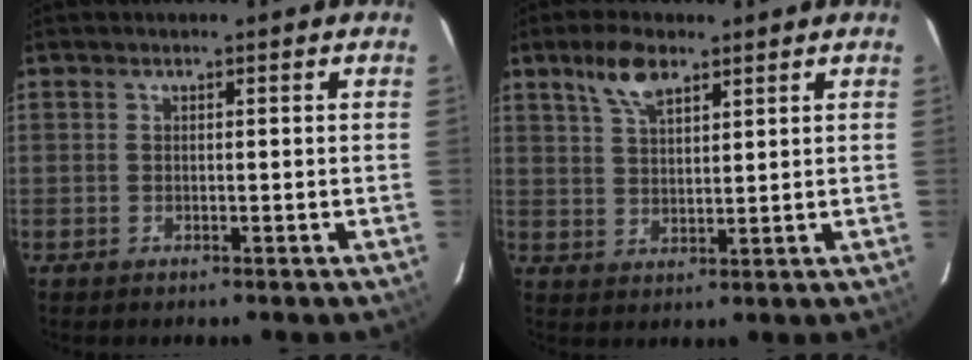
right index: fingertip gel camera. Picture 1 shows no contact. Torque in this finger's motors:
{"motor_torque": [0.08, 0.08, 0.09, 0.04]}